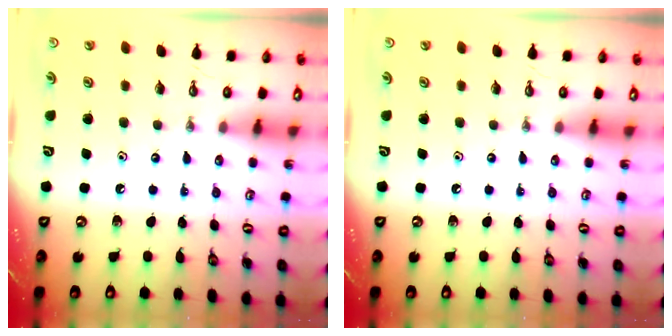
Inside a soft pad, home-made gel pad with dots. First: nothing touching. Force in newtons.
{"total": 0.0}